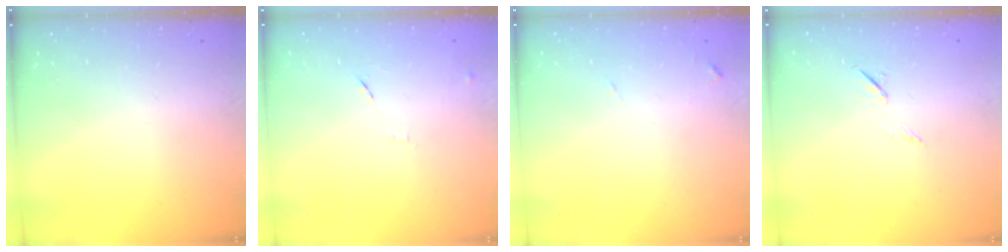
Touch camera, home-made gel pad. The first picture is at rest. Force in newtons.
{"total": 7.3, "press": 7.2, "slide": 0.7}
{"total": 6.3, "press": 6.3, "slide": 0.5}
{"total": 5.5, "press": 5.3, "slide": 1.5}